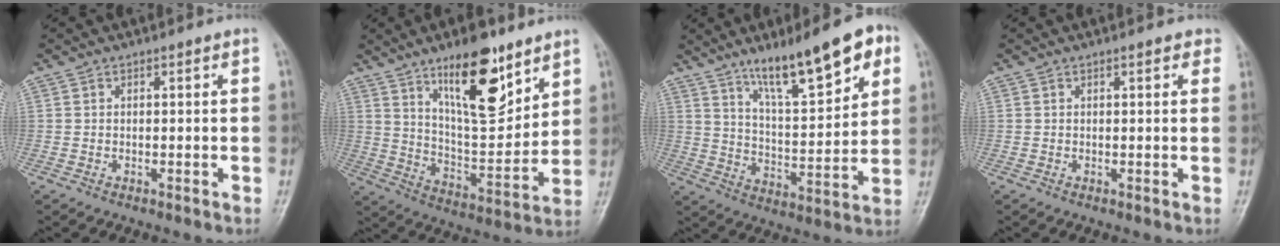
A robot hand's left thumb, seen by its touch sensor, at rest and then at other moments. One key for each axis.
{"total": 17.0, "fx": 10.4, "fy": 6.1, "fz": 12.0, "tx": -0.154, "ty": -0.068, "tz": 0.182}
{"total": 17.5, "fx": 10.2, "fy": 4.8, "fz": 13.4, "tx": -0.180, "ty": -0.039, "tz": 0.170}
{"total": 2.1, "fx": 1.4, "fy": 0.9, "fz": 1.3, "tx": 0.000, "ty": 0.002, "tz": 0.011}